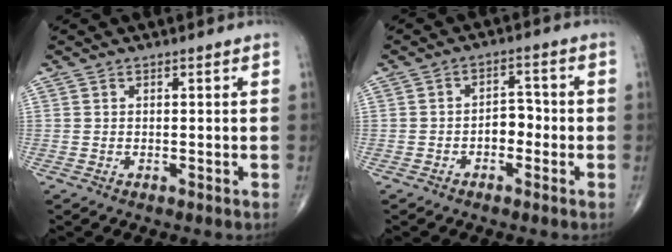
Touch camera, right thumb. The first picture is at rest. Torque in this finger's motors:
{"motor_torque": [0.69, 0.76, 0.36, -0.40, 0.03]}